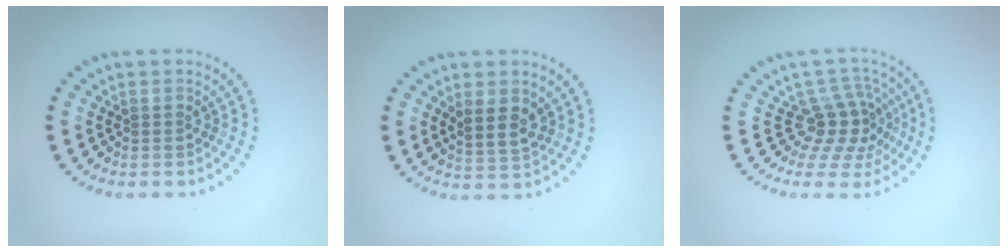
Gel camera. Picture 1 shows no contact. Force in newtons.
{"total": 2.4, "press": 2.3, "slide": 0.9}
{"total": 3.7, "press": 2.6, "slide": 2.6}